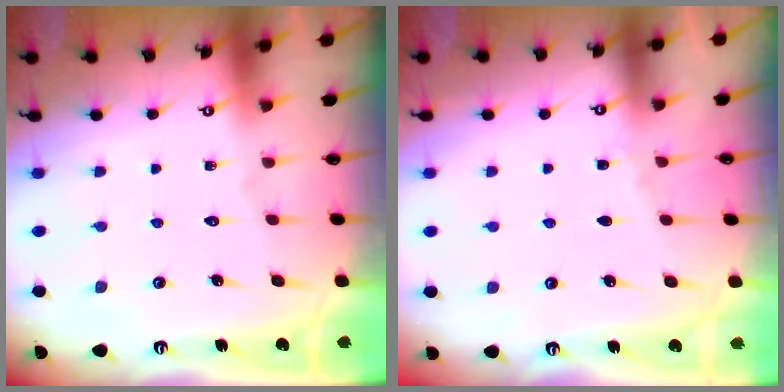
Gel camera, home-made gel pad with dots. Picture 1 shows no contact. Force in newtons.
{"total": 2.3, "press": 2.2, "slide": 0.4}